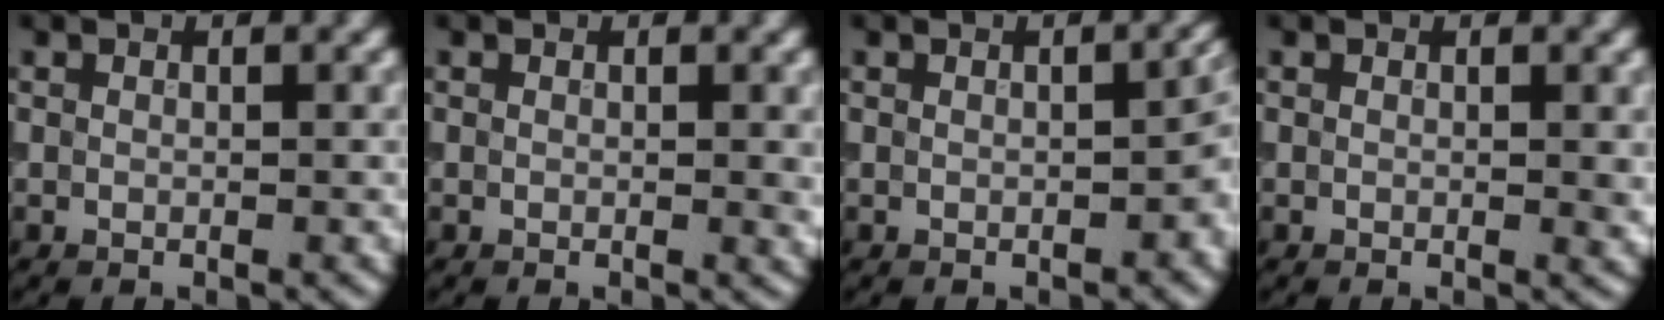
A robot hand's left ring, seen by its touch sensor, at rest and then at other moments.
{"total": 0.9, "force": [0.1, 0.1, 0.8], "torque": [-0.007, -0.003, 0.000]}
{"total": 2.5, "force": [-0.3, 1.2, 2.1], "torque": [-0.022, 0.000, -0.002]}
{"total": 0.8, "force": [0.2, 0.1, 0.8], "torque": [-0.006, -0.004, 0.002]}